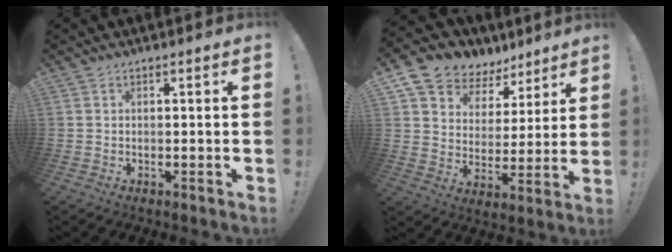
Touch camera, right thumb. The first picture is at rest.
{"total": 8.8, "force": [6.2, 6.0, 1.7], "torque": [-0.032, -0.057, 0.120]}